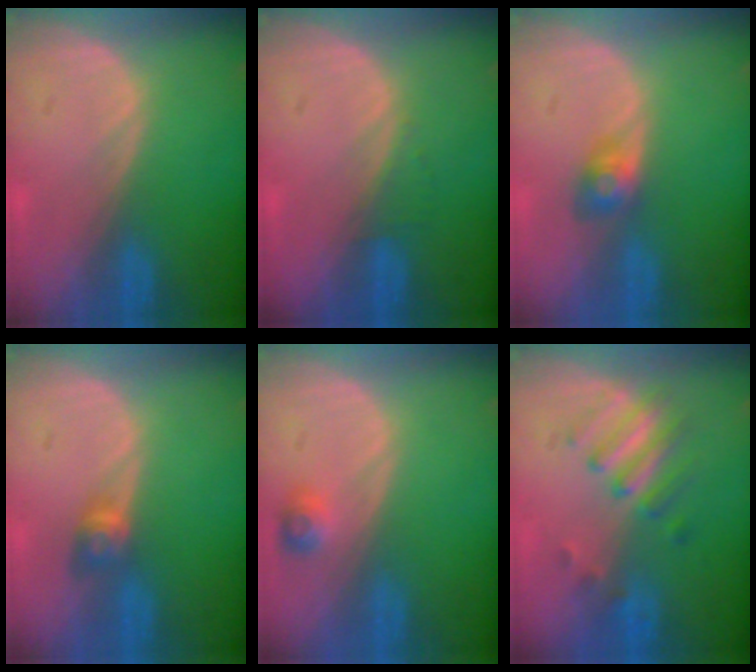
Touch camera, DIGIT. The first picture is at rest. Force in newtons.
{"total": 1.2, "press": 1.1, "slide": 0.4}
{"total": 2.9, "press": 2.7, "slide": 1.0}
{"total": 2.9, "press": 2.5, "slide": 1.5}
{"total": 2.4, "press": 2.2, "slide": 0.9}
{"total": 5.1, "press": 5.0, "slide": 1.0}